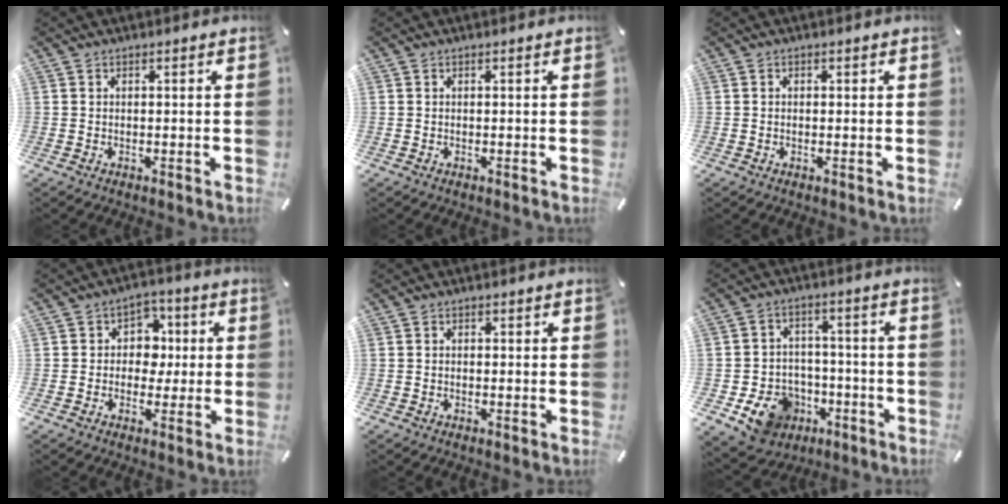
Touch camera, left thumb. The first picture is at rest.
{"total": 0.0}
{"total": 0.7, "force": [0.0, 0.6, 0.3], "torque": [-0.005, 0.005, -0.002]}
{"total": 7.5, "force": [-0.1, 6.8, 3.2], "torque": [-0.047, 0.012, -0.006]}
{"total": 0.8, "force": [-0.1, 0.7, 0.4], "torque": [-0.007, 0.003, -0.002]}
{"total": 10.7, "force": [-4.8, 8.9, 3.6], "torque": [-0.056, 0.035, -0.076]}